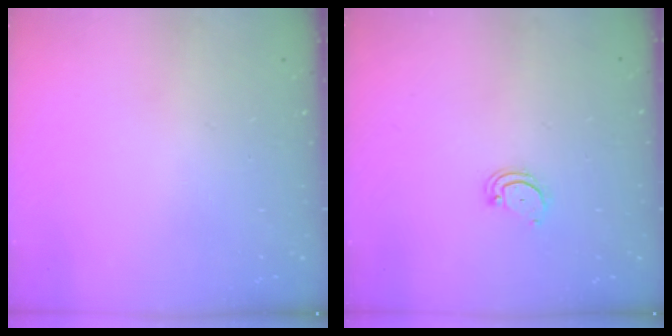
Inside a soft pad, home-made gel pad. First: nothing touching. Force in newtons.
{"total": 3.8, "press": 3.8, "slide": 0.3}